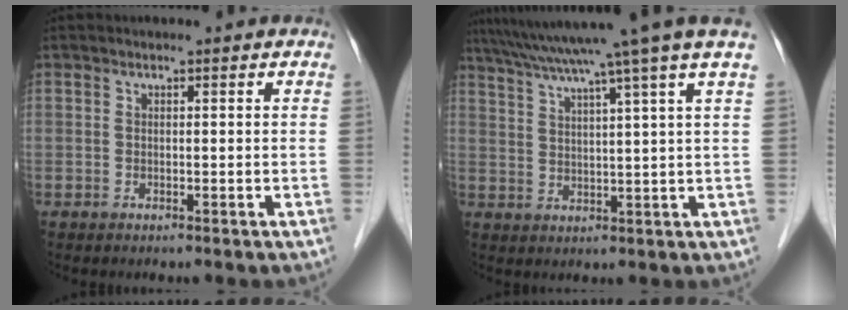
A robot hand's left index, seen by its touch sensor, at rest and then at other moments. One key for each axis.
{"total": 15.4, "fx": 12.1, "fy": -2.5, "fz": 9.2, "tx": -0.155, "ty": 0.001, "tz": 0.166}